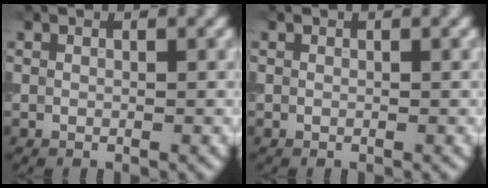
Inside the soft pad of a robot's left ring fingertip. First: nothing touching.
{"total": 0.0}